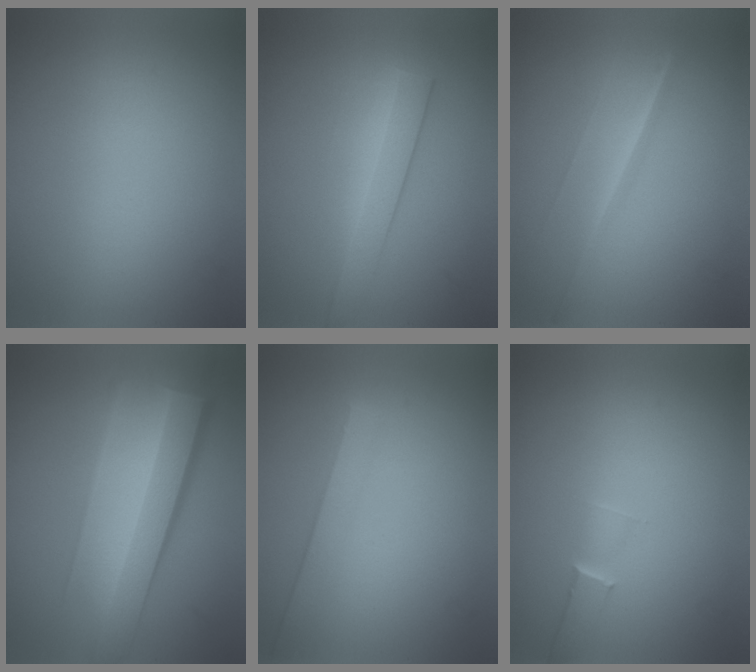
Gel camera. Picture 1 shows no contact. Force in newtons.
{"total": 3.2}
{"total": 1.3}
{"total": 8.8}
{"total": 1.4}
{"total": 1.0}